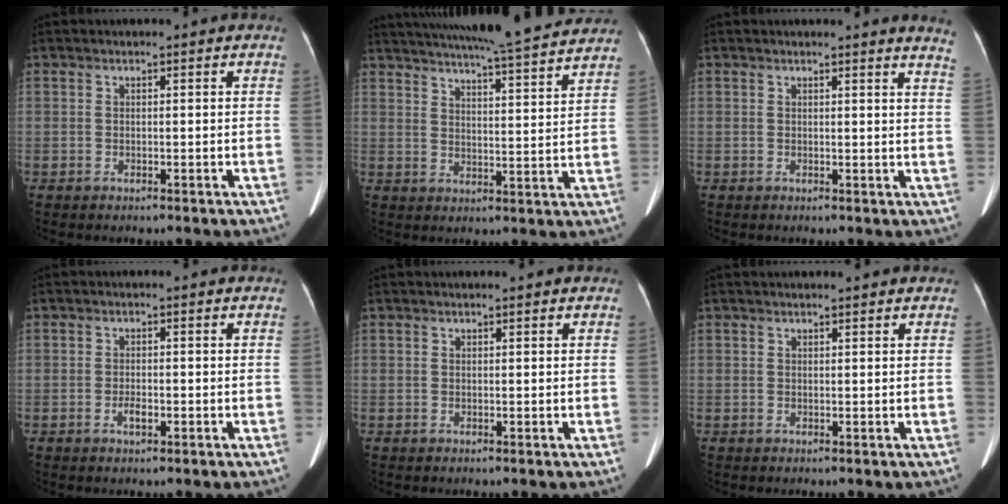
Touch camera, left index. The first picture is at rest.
{"total": 21.4, "force": [19.1, 0.8, 9.6], "torque": [-0.159, -0.023, 0.252]}
{"total": 6.3, "force": [6.0, -0.8, 1.8], "torque": [-0.009, -0.069, 0.031]}
{"total": 1.7, "force": [-1.3, 0.6, 0.9], "torque": [-0.018, -0.017, -0.023]}
{"total": 1.5, "force": [1.3, 0.2, 0.8], "torque": [-0.006, -0.002, 0.012]}
{"total": 2.8, "force": [2.6, 0.3, 1.2], "torque": [-0.014, -0.002, 0.026]}